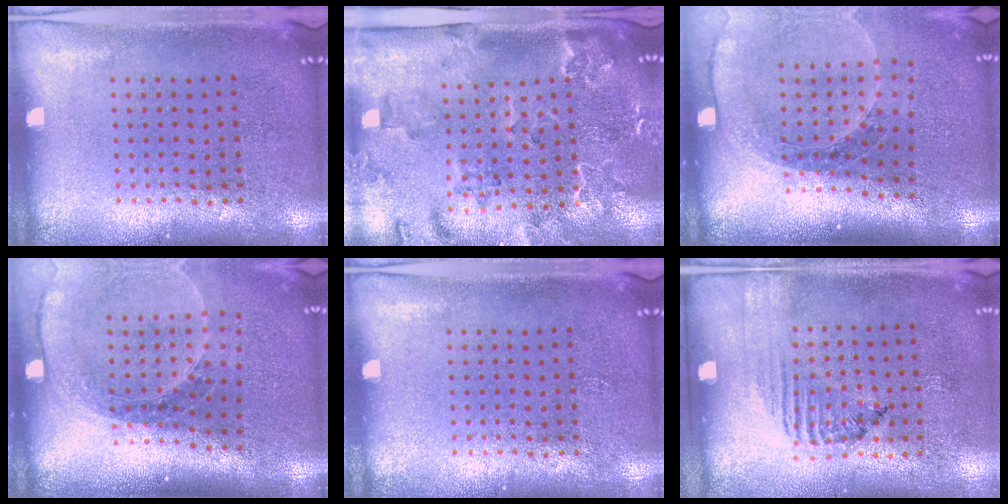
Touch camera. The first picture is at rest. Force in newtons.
{"total": 2.3, "press": 2.3, "slide": 0.4}
{"total": 1.8, "press": 1.7, "slide": 0.6}
{"total": 1.8, "press": 1.7, "slide": 0.6}
{"total": 0.0}
{"total": 1.5, "press": 1.1, "slide": 1.1}